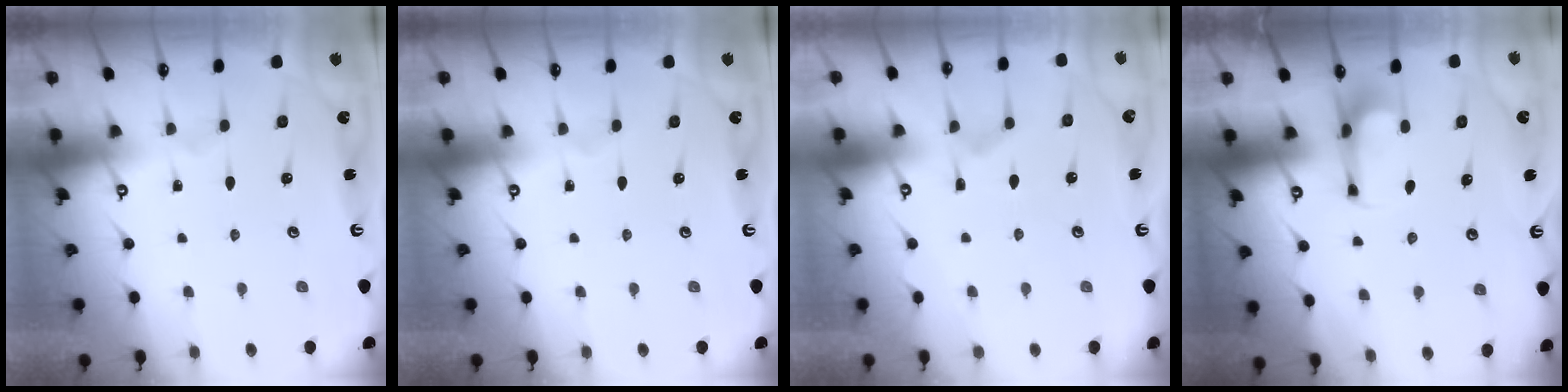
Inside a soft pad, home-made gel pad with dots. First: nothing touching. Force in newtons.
{"total": 0.0}
{"total": 6.3, "press": 6.2, "slide": 1.3}
{"total": 4.8, "press": 4.7, "slide": 0.9}